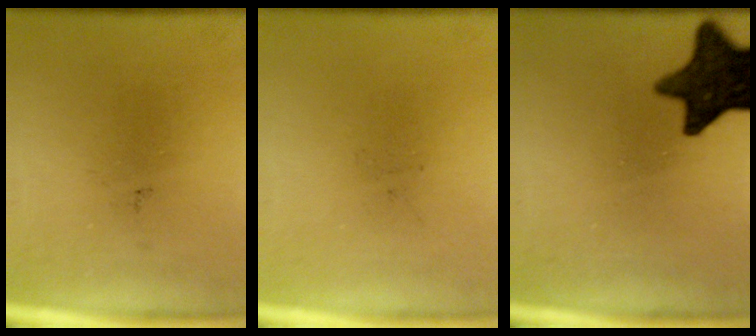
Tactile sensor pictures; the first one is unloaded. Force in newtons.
{"total": 0.0}
{"total": 13.9}